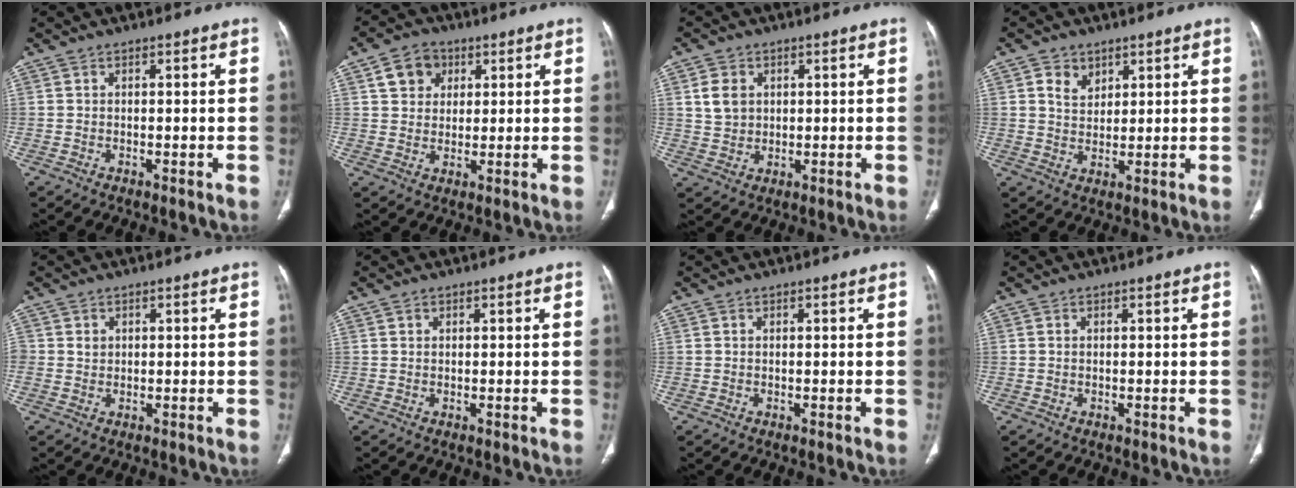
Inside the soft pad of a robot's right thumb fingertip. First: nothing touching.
{"total": 6.7, "force": [2.7, 5.4, 2.8], "torque": [-0.019, -0.005, 0.044]}
{"total": 5.3, "force": [1.6, 4.3, 2.6], "torque": [-0.032, -0.004, 0.033]}
{"total": 4.6, "force": [2.4, 3.4, 2.0], "torque": [-0.019, -0.017, 0.047]}
{"total": 1.4, "force": [0.4, 1.3, 0.5], "torque": [-0.003, -0.001, 0.009]}
{"total": 0.5, "force": [0.3, 0.4, 0.1], "torque": [0.002, -0.001, 0.004]}
{"total": 0.0}
{"total": 0.0}